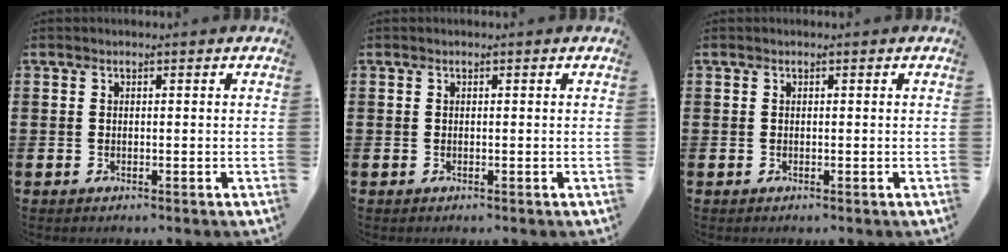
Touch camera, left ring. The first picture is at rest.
{"total": 0.0}
{"total": 0.0}